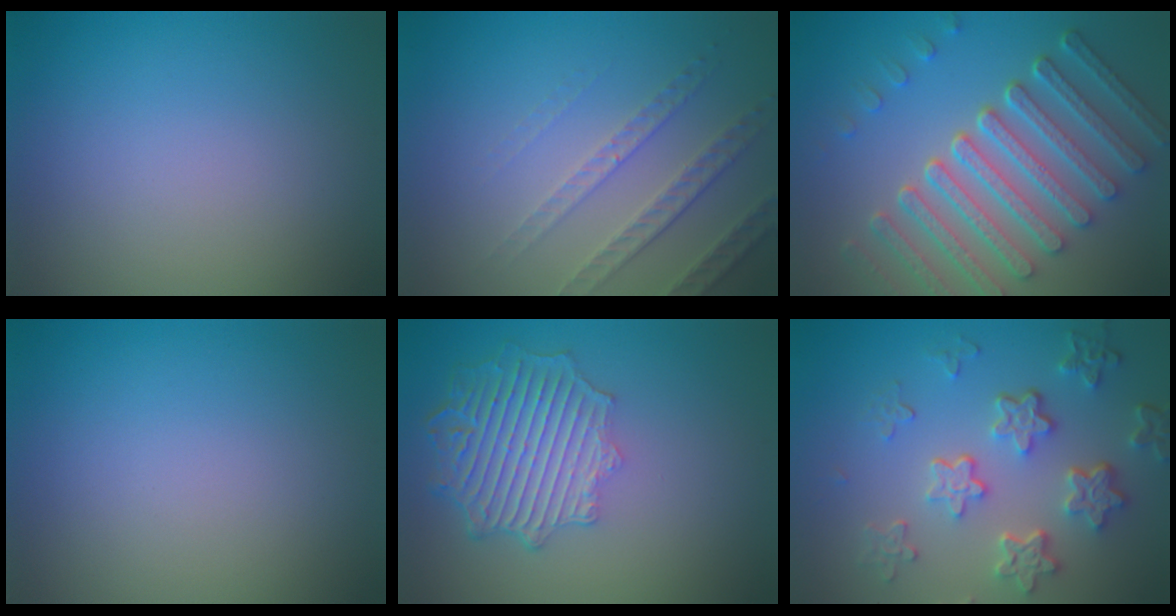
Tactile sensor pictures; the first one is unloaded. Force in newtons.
{"total": 3.3, "press": 2.8, "slide": 1.7}
{"total": 8.1, "press": 6.1, "slide": 5.3}
{"total": 0.0}
{"total": 6.6, "press": 5.1, "slide": 4.1}
{"total": 5.7, "press": 4.3, "slide": 3.7}